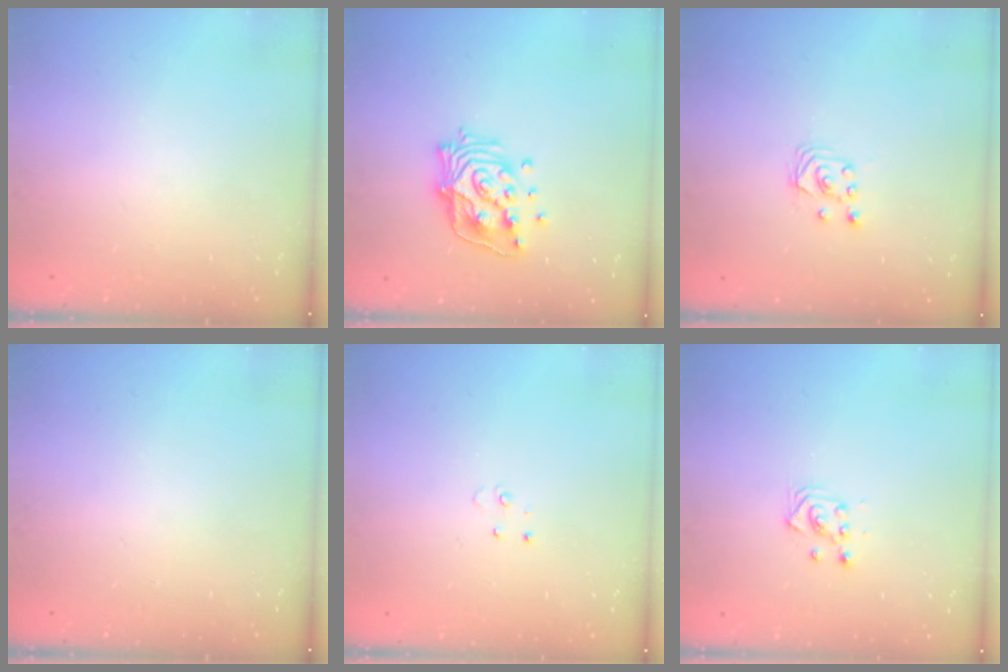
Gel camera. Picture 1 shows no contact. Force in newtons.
{"total": 14.7, "press": 14.6, "slide": 1.3}
{"total": 2.6, "press": 2.6, "slide": 0.3}
{"total": 0.0}
{"total": 3.0, "press": 2.9, "slide": 0.3}
{"total": 3.0, "press": 3.0, "slide": 0.5}